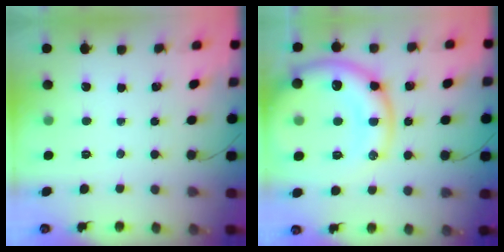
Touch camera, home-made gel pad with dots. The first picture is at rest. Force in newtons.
{"total": 23.6, "press": 23.5, "slide": 2.8}